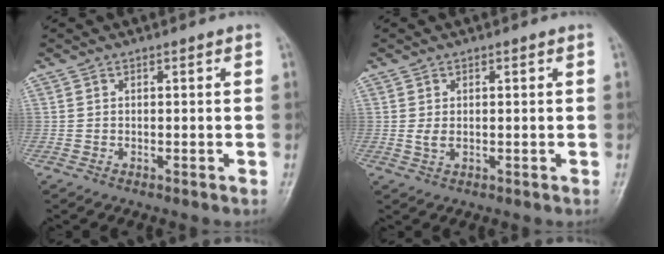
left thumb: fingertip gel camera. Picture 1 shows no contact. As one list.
[{"total": 1.9, "force": [0.1, 1.1, 1.6], "torque": [-0.034, 0.003, 0.005]}]